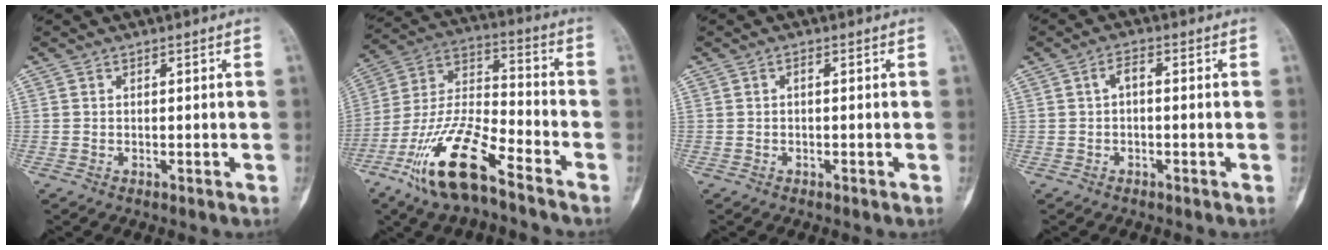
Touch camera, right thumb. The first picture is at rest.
{"total": 17.6, "force": [-10.9, 5.1, 12.8], "torque": [-0.254, 0.062, -0.209]}
{"total": 0.8, "force": [-0.1, 0.2, 0.8], "torque": [-0.015, 0.004, -0.003]}
{"total": 3.1, "force": [0.0, 1.5, 2.7], "torque": [-0.043, 0.016, -0.008]}